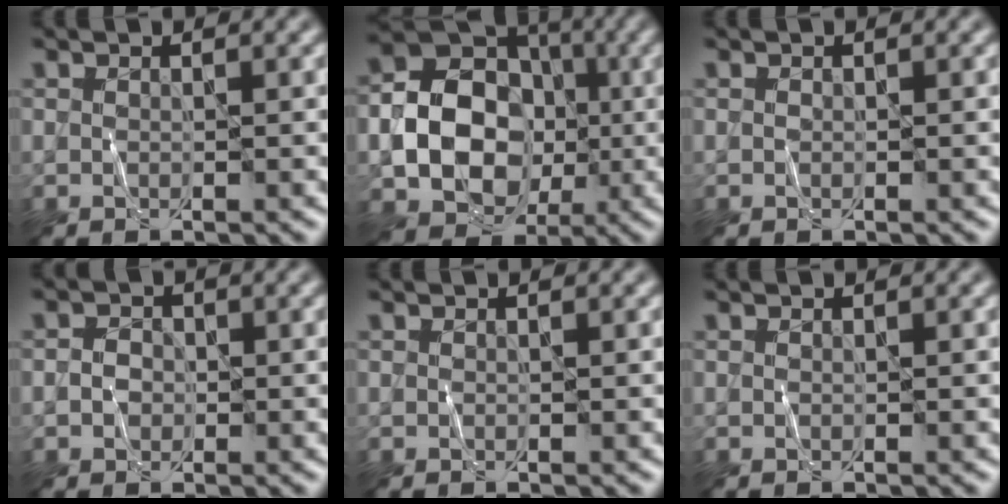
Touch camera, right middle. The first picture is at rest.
{"total": 11.5, "force": [-1.7, 9.1, 6.8], "torque": [-0.096, -0.014, -0.041]}
{"total": 0.0}
{"total": 1.7, "force": [-0.3, 1.5, 0.8], "torque": [-0.008, 0.002, -0.013]}
{"total": 0.0}
{"total": 0.0}